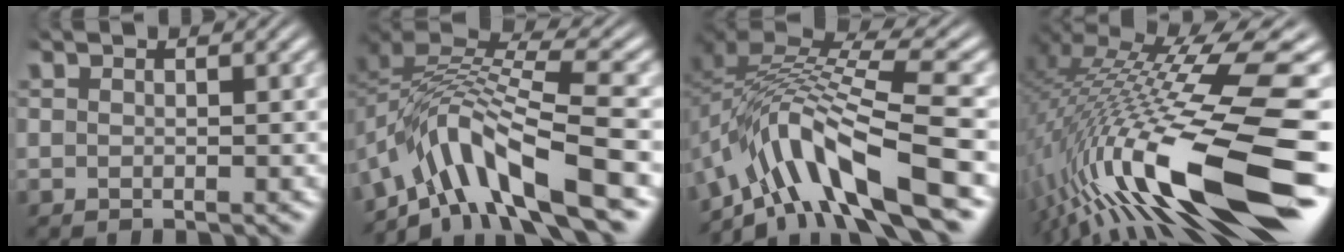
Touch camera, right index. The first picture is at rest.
{"total": 9.9, "force": [-3.6, 5.8, 7.3], "torque": [-0.150, -0.027, -0.050]}
{"total": 10.1, "force": [-3.7, 5.3, 7.8], "torque": [-0.161, -0.026, -0.047]}
{"total": 14.5, "force": [-2.4, 5.9, 13.1], "torque": [-0.219, -0.027, -0.010]}